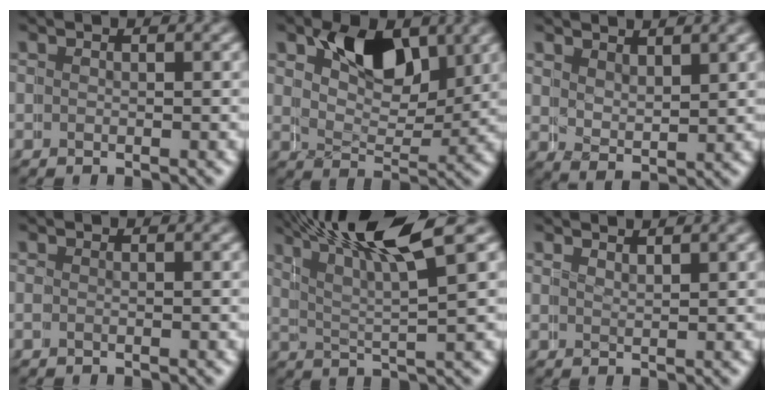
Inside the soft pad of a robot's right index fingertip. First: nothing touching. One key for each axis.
{"total": 6.6, "fx": 4.3, "fy": 3.7, "fz": 3.5, "tx": -0.065, "ty": -0.015, "tz": 0.076}
{"total": 2.7, "fx": 2.5, "fy": 0.8, "fz": 0.7, "tx": -0.022, "ty": -0.011, "tz": 0.050}
{"total": 0.5, "fx": -0.2, "fy": -0.1, "fz": 0.5, "tx": -0.005, "ty": 0.000, "tz": -0.004}
{"total": 9.6, "fx": 6.7, "fy": 1.7, "fz": 6.7, "tx": -0.111, "ty": 0.022, "tz": 0.101}
{"total": 1.9, "fx": 1.7, "fy": -0.9, "fz": -0.2, "tx": 0.006, "ty": -0.006, "tz": 0.034}